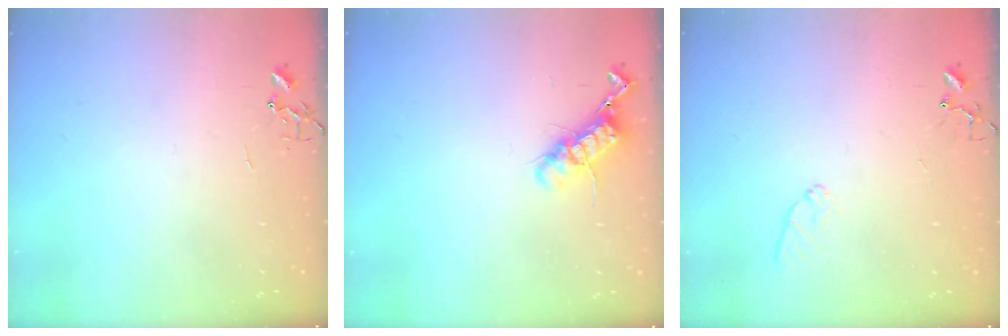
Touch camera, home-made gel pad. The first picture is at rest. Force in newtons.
{"total": 11.9, "press": 11.8, "slide": 0.9}
{"total": 6.4, "press": 6.4, "slide": 0.6}